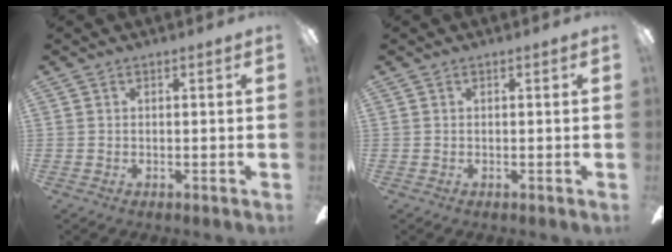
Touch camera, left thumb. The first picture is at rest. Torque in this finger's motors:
{"motor_torque": [0.00, 0.00, 0.04, -0.04, 0.00]}